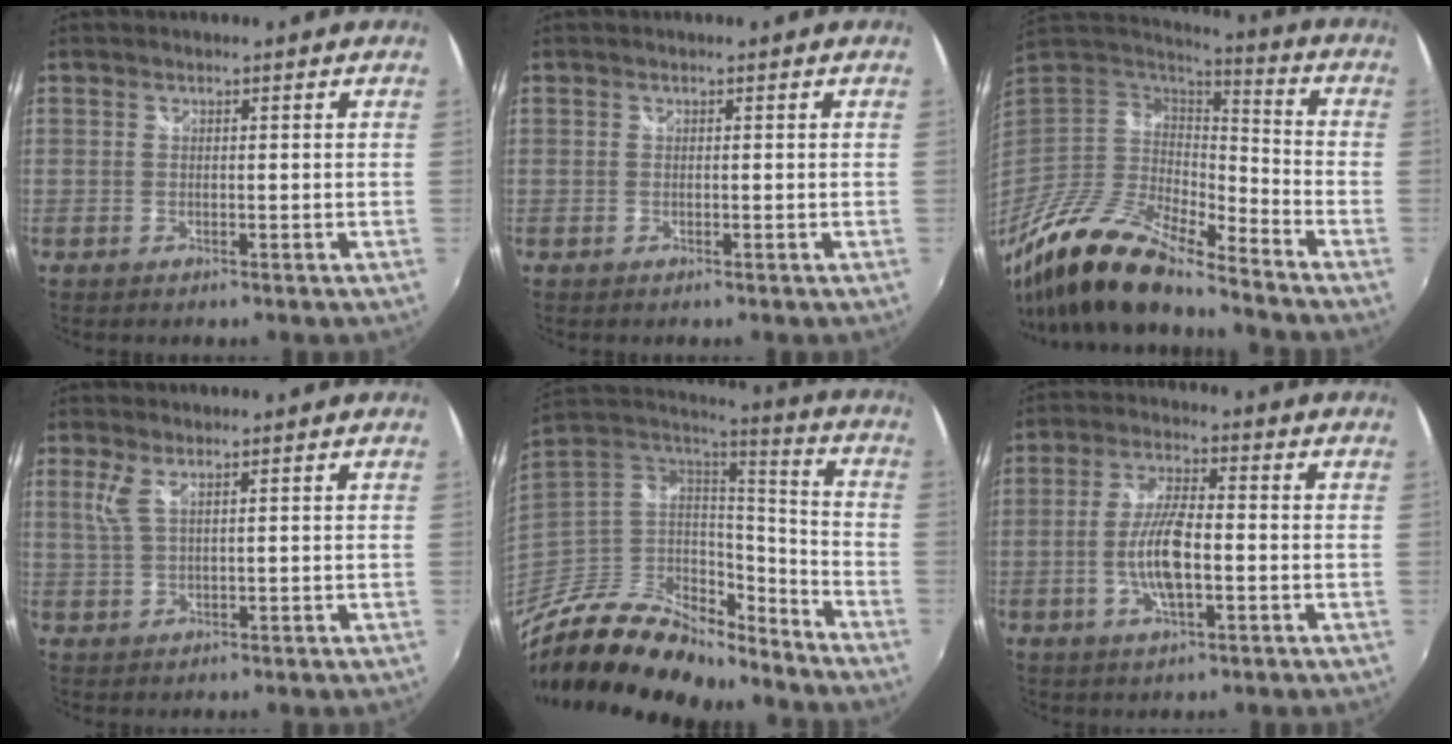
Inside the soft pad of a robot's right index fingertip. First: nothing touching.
{"total": 0.0}
{"total": 20.6, "force": [-15.7, 5.0, 12.4], "torque": [-0.243, -0.040, -0.298]}
{"total": 3.0, "force": [1.6, 0.7, 2.4], "torque": [-0.052, 0.001, 0.035]}
{"total": 25.3, "force": [-18.2, 11.8, 13.1], "torque": [-0.282, 0.001, -0.298]}
{"total": 8.6, "force": [-2.0, 2.6, 7.9], "torque": [-0.159, -0.001, -0.038]}